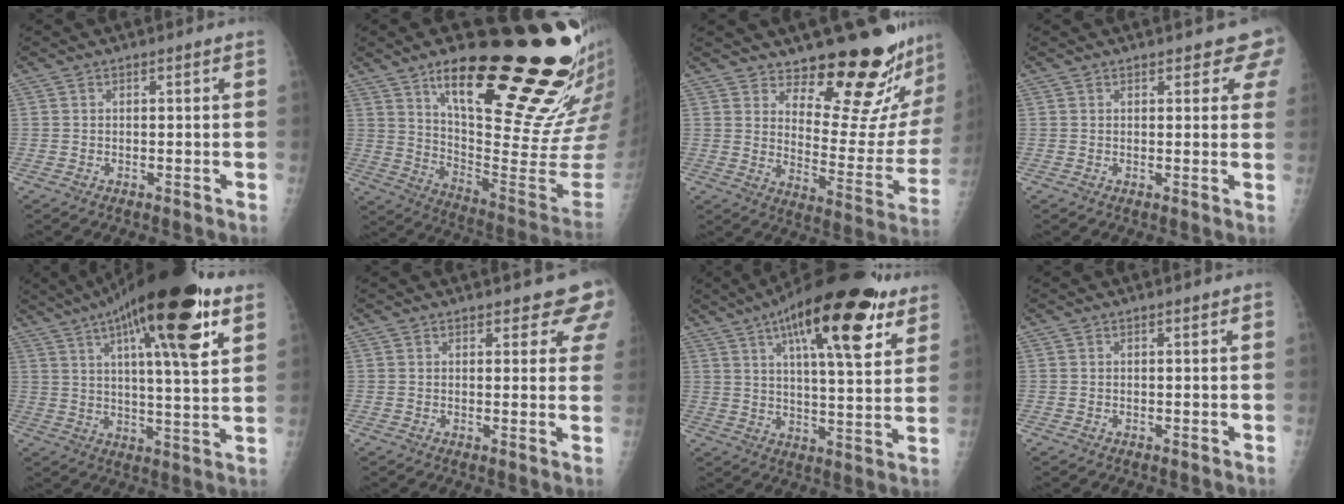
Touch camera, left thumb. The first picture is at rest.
{"total": 31.4, "force": [19.0, 8.0, 23.7], "torque": [-0.281, -0.088, 0.302]}
{"total": 20.0, "force": [17.5, 4.9, 8.3], "torque": [-0.065, -0.172, 0.228]}
{"total": 4.6, "force": [3.7, 1.9, 1.8], "torque": [0.015, -0.012, 0.032]}
{"total": 23.7, "force": [11.8, 5.7, 19.7], "torque": [-0.304, -0.014, 0.178]}
{"total": 6.1, "force": [5.1, 2.5, 2.3], "torque": [0.014, -0.022, 0.044]}
{"total": 23.5, "force": [12.2, 7.3, 18.7], "torque": [-0.268, -0.021, 0.181]}
{"total": 0.0}